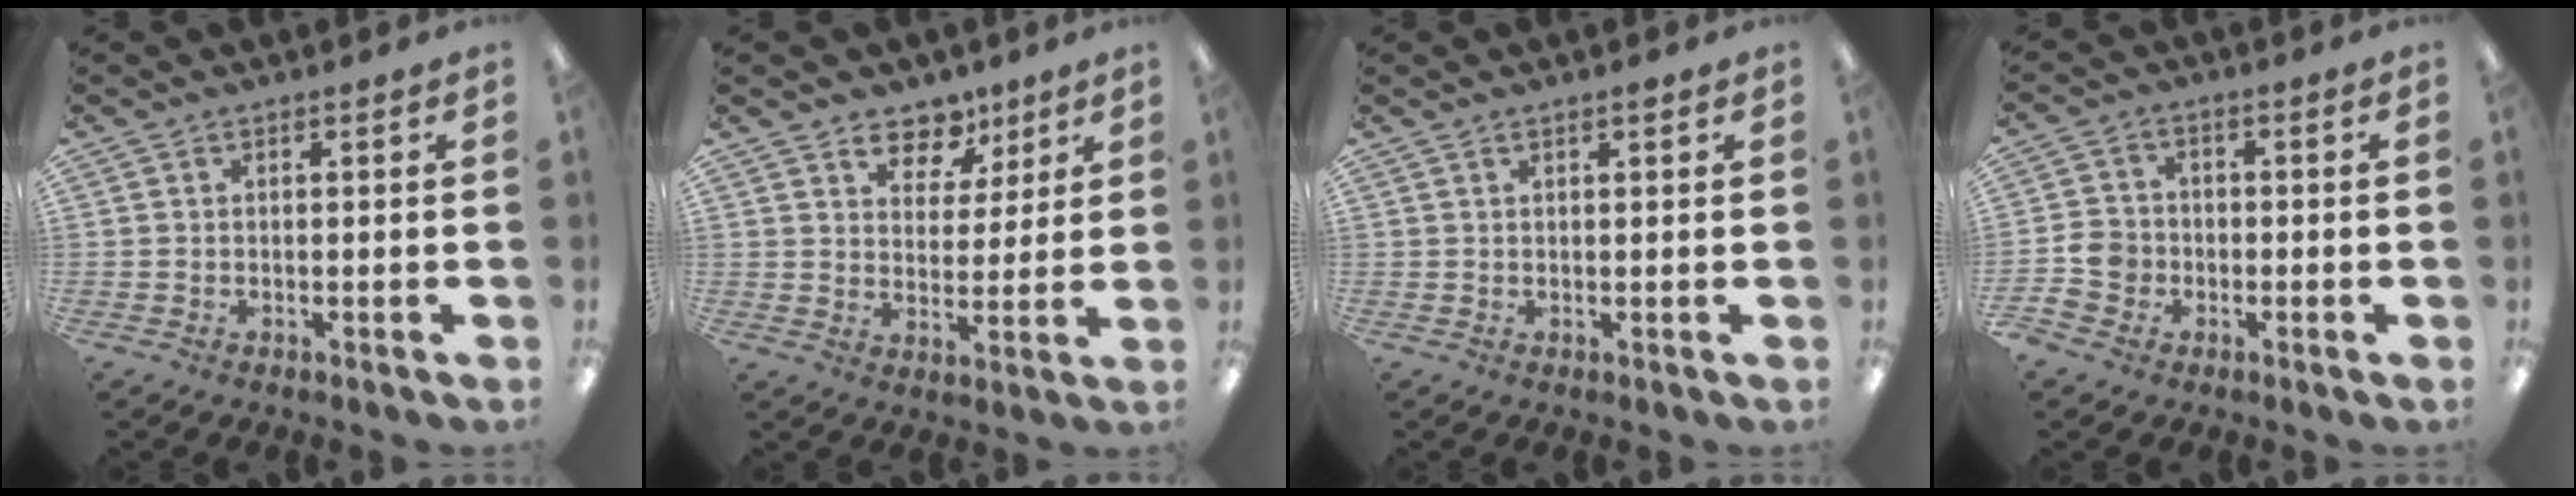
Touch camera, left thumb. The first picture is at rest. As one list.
[{"total": 8.3, "force": [5.8, 5.5, 2.2], "torque": [-0.033, -0.037, 0.105]}, {"total": 1.0, "force": [0.7, 0.3, 0.6], "torque": [-0.005, -0.001, 0.010]}, {"total": 5.9, "force": [-2.2, 5.1, 2.0], "torque": [-0.047, 0.015, -0.040]}]